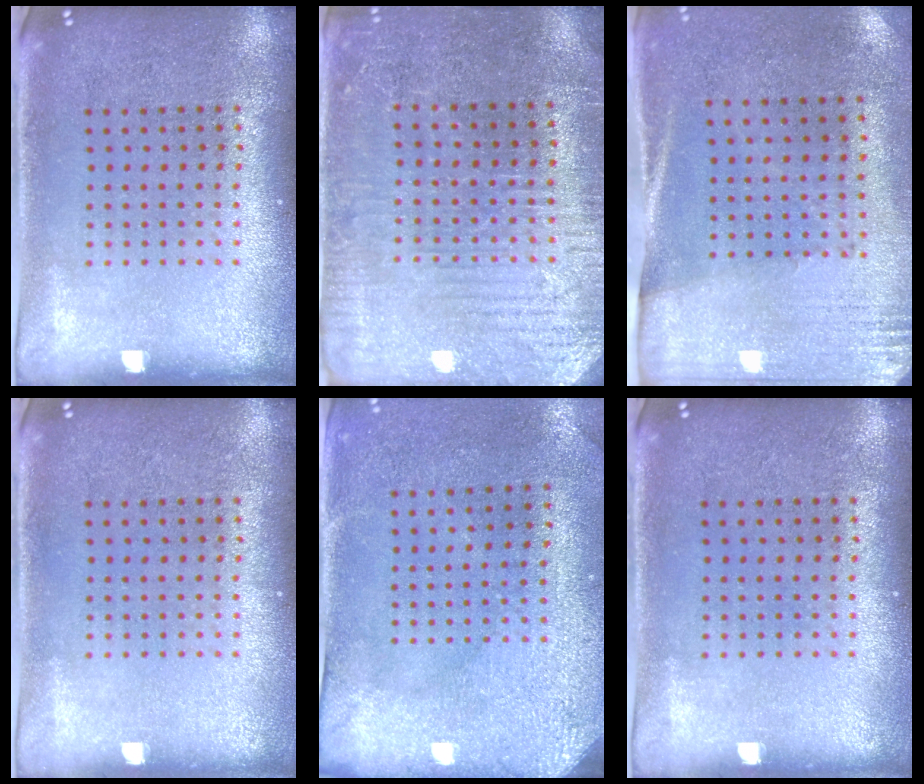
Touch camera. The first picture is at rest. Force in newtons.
{"total": 3.2, "press": 3.1, "slide": 0.7}
{"total": 2.8, "press": 2.4, "slide": 1.4}
{"total": 0.0}
{"total": 3.1, "press": 2.4, "slide": 1.9}
{"total": 0.0}